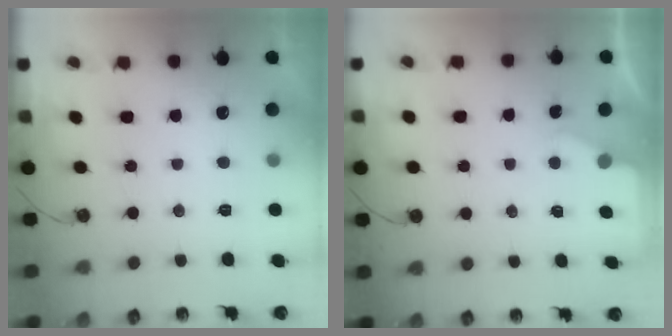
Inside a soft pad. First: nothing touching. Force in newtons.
{"total": 2.1, "press": 2.1, "slide": 0.3}